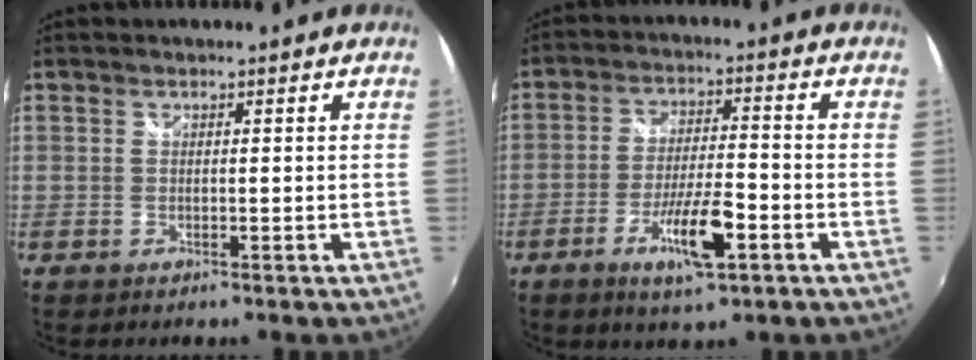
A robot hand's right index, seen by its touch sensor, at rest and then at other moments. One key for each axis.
{"total": 10.1, "fx": -4.8, "fy": 2.1, "fz": 8.7, "tx": -0.170, "ty": -0.013, "tz": -0.081}